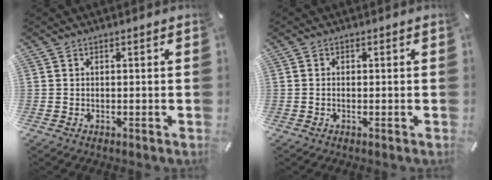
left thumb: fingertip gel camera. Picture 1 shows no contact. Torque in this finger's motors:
{"motor_torque": [-0.07, -0.29, -0.08, -0.01, 0.00]}